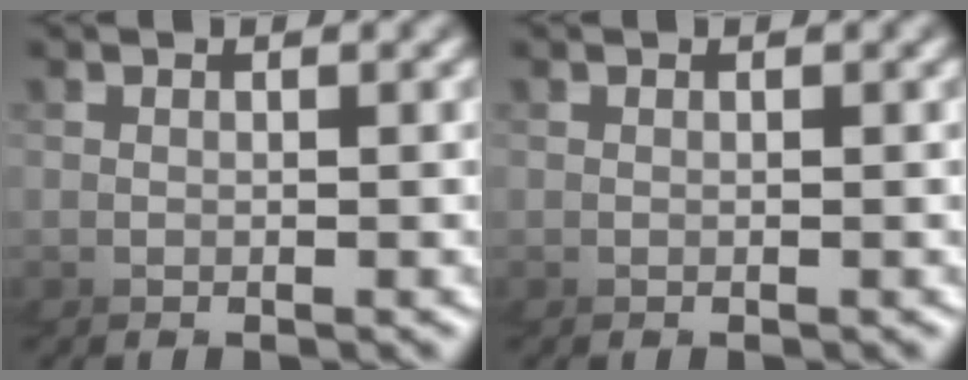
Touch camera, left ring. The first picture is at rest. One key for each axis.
{"total": 0.0}